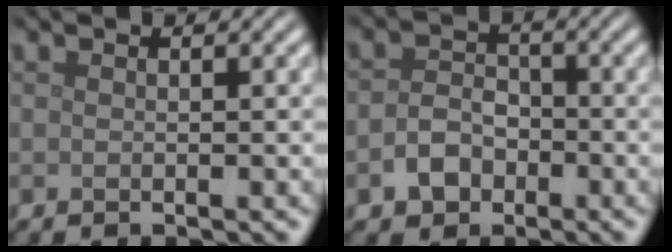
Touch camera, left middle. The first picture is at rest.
{"total": 3.0, "force": [-1.5, 2.3, 1.3], "torque": [-0.021, 0.003, -0.030]}